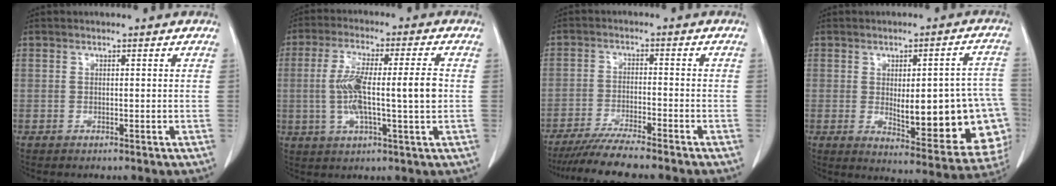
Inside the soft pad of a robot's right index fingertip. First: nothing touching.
{"total": 11.7, "force": [-0.2, 1.2, 11.6], "torque": [-0.218, 0.012, -0.004]}
{"total": 7.9, "force": [-7.0, -0.1, 3.6], "torque": [-0.056, -0.024, -0.118]}
{"total": 20.6, "force": [-2.6, 6.2, 19.5], "torque": [-0.171, 0.018, -0.005]}